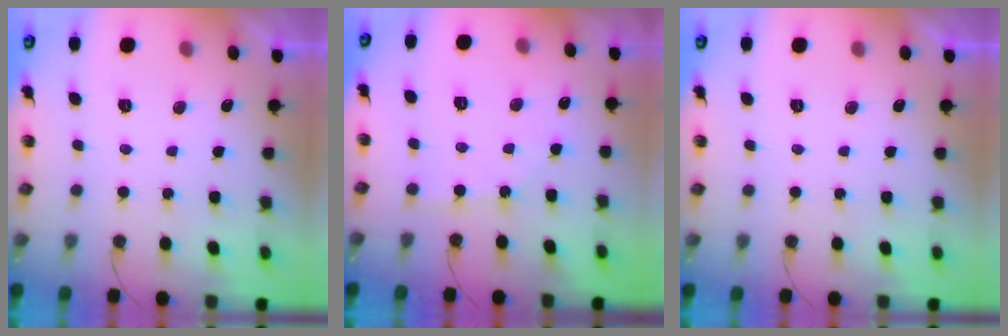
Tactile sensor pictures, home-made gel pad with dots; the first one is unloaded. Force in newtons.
{"total": 5.6, "press": 5.6, "slide": 0.7}
{"total": 0.0}